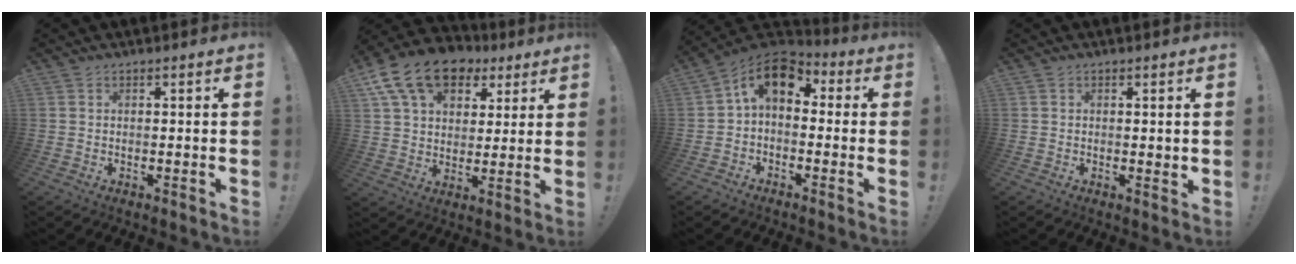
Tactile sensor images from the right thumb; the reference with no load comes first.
{"total": 17.4, "force": [9.2, 11.1, 9.9], "torque": [-0.162, -0.041, 0.169]}
{"total": 10.2, "force": [2.5, 6.5, 7.4], "torque": [-0.120, -0.002, 0.048]}
{"total": 0.9, "force": [0.4, 0.4, 0.7], "torque": [-0.011, 0.000, 0.007]}